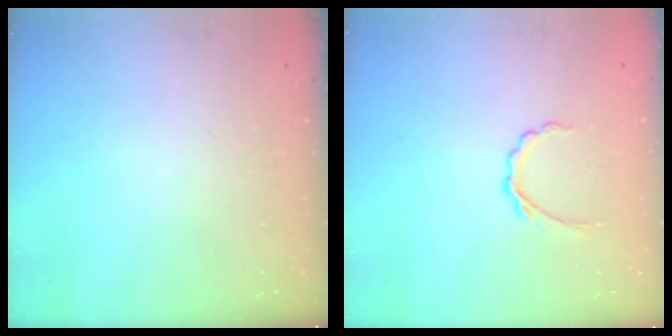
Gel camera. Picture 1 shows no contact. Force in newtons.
{"total": 3.9, "press": 3.7, "slide": 1.2}